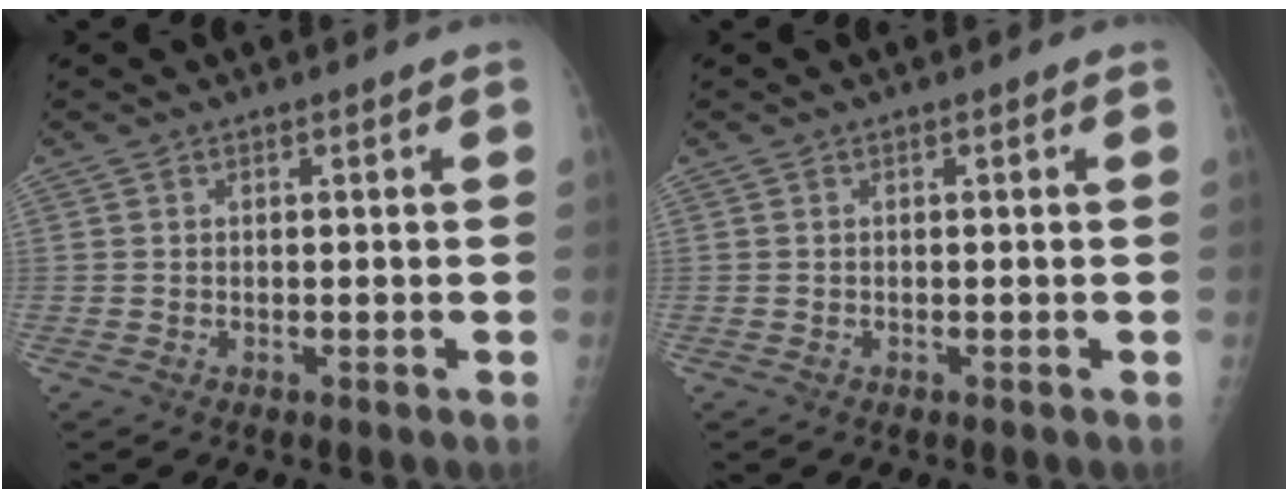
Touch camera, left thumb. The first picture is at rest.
{"total": 0.0}